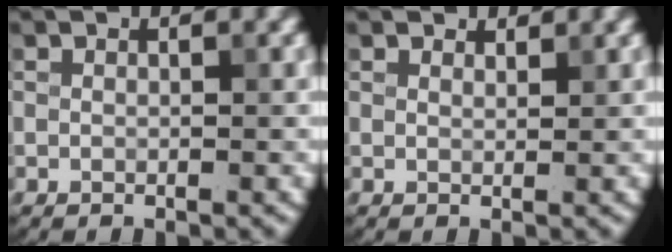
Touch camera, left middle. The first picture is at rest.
{"total": 1.5, "force": [1.4, 0.5, 0.3], "torque": [-0.009, 0.000, 0.018]}